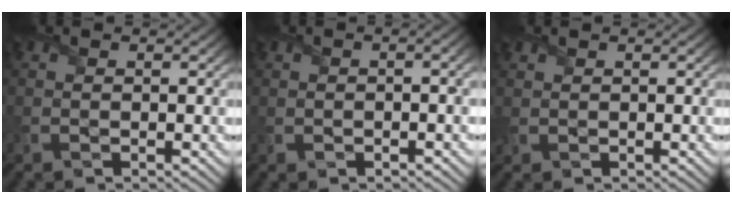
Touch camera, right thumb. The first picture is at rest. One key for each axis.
{"total": 3.2, "fx": -0.4, "fy": 0.9, "fz": 3.1, "tx": -0.049, "ty": -0.001, "tz": -0.004}
{"total": 0.9, "fx": 0.7, "fy": 0.5, "fz": 0.0, "tx": -0.008, "ty": 0.003, "tz": 0.015}